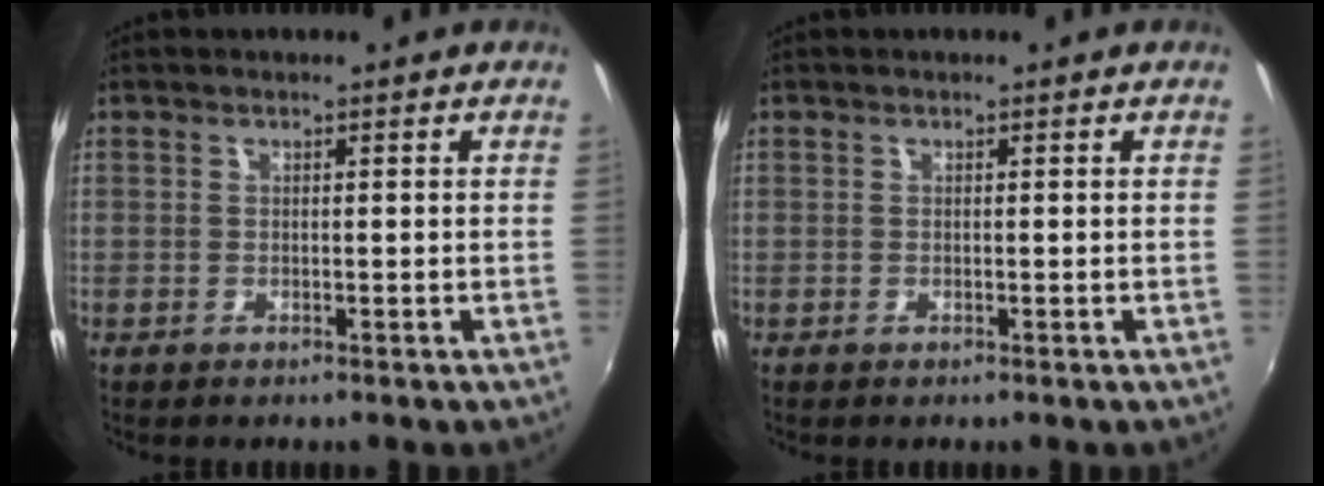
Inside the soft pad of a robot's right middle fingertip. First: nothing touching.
{"total": 0.0}